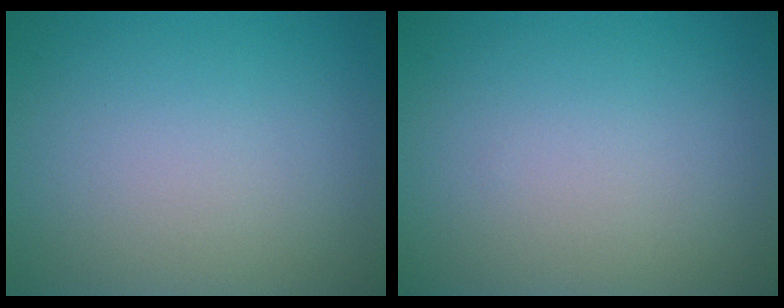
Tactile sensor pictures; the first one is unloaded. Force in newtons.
{"total": 0.0}